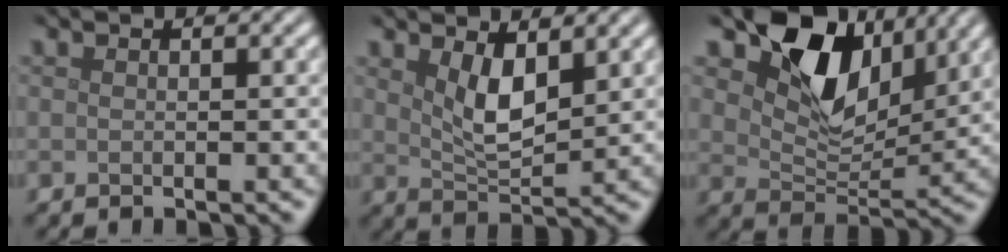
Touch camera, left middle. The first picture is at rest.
{"total": 3.8, "force": [1.6, 1.5, 3.0], "torque": [-0.066, -0.012, 0.034]}
{"total": 8.6, "force": [4.5, 5.2, 5.3], "torque": [-0.090, -0.013, 0.074]}